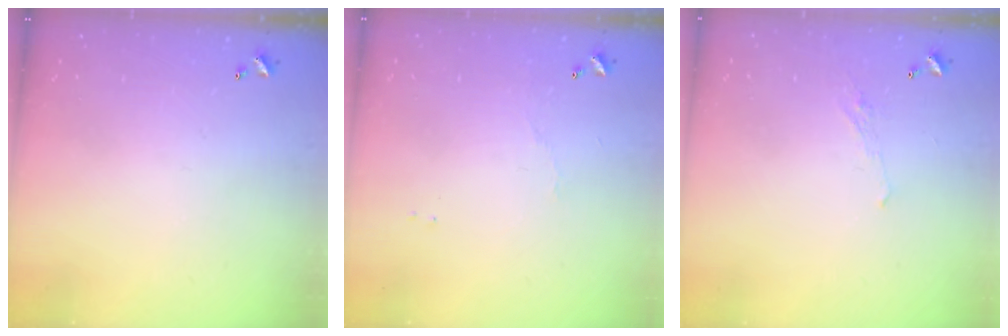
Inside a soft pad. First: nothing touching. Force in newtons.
{"total": 1.8, "press": 1.8, "slide": 0.4}
{"total": 1.8, "press": 1.7, "slide": 0.7}